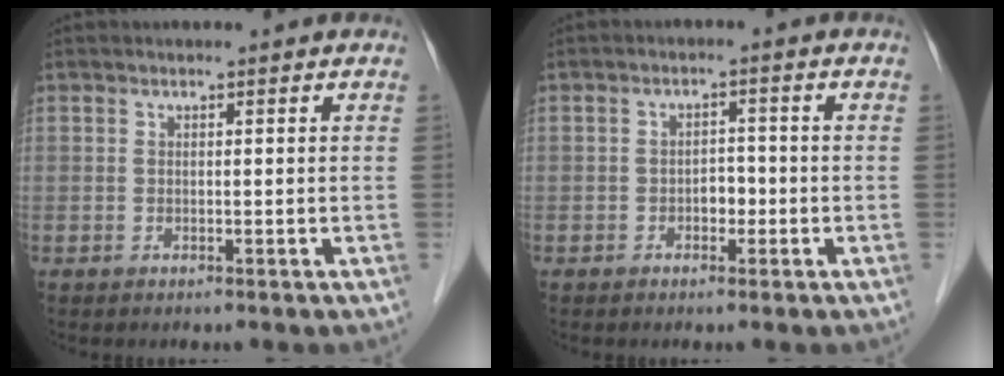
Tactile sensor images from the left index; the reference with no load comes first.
{"total": 2.4, "force": [-1.1, 1.5, 1.5], "torque": [-0.017, 0.004, -0.017]}